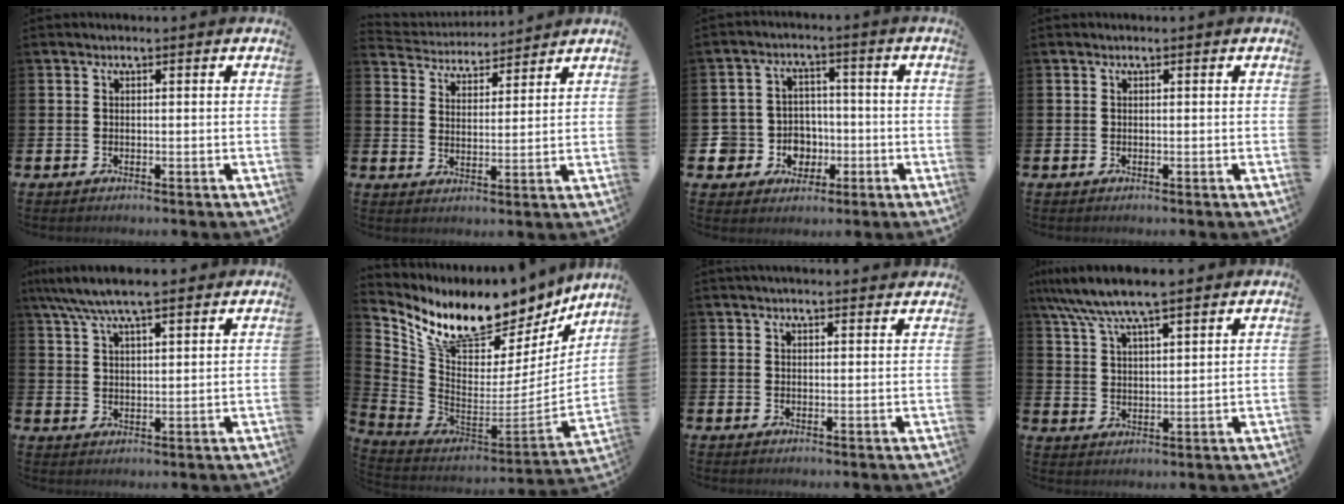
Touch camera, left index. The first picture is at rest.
{"total": 4.4, "force": [4.3, 0.8, -0.5], "torque": [-0.018, -0.031, 0.076]}
{"total": 5.5, "force": [-1.0, 5.4, 0.3], "torque": [-0.035, 0.004, -0.015]}
{"total": 0.0}
{"total": 6.9, "force": [6.1, 1.2, 3.0], "torque": [-0.074, -0.013, 0.112]}
{"total": 10.1, "force": [8.5, 4.2, 3.5], "torque": [-0.109, -0.069, 0.150]}
{"total": 2.3, "force": [2.2, 0.2, 0.3], "torque": [0.000, -0.010, 0.039]}
{"total": 7.9, "force": [7.0, 1.0, 3.5], "torque": [-0.094, -0.020, 0.128]}